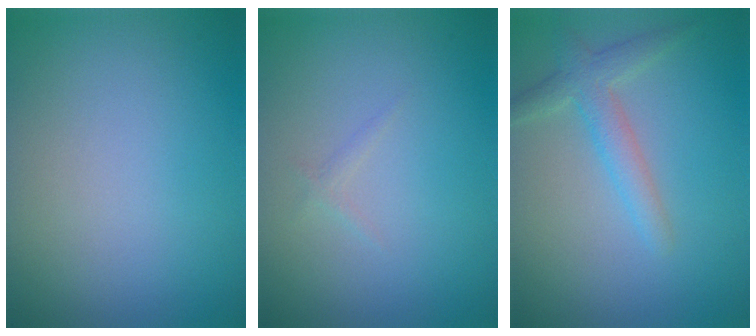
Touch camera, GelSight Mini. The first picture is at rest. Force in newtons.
{"total": 0.5, "press": 0.5, "slide": 0.0}
{"total": 2.7, "press": 2.7, "slide": 0.3}